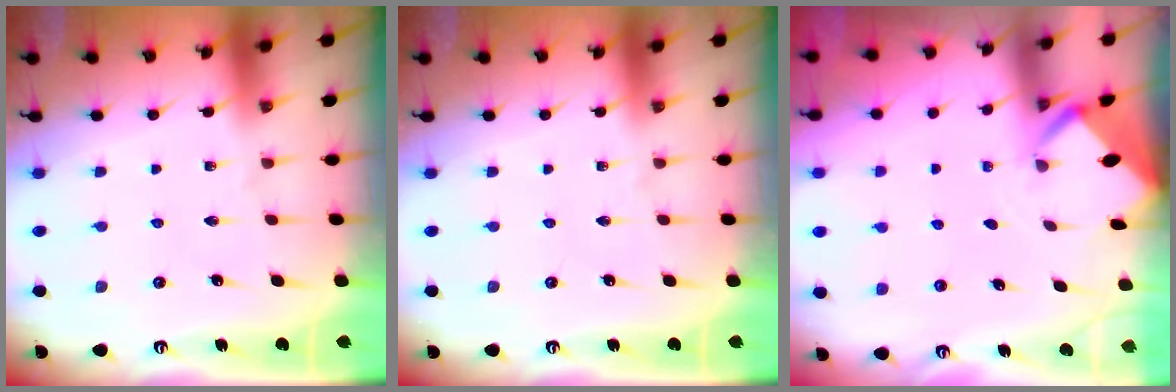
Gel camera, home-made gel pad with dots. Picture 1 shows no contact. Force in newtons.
{"total": 0.0}
{"total": 1.9, "press": 1.9, "slide": 0.2}